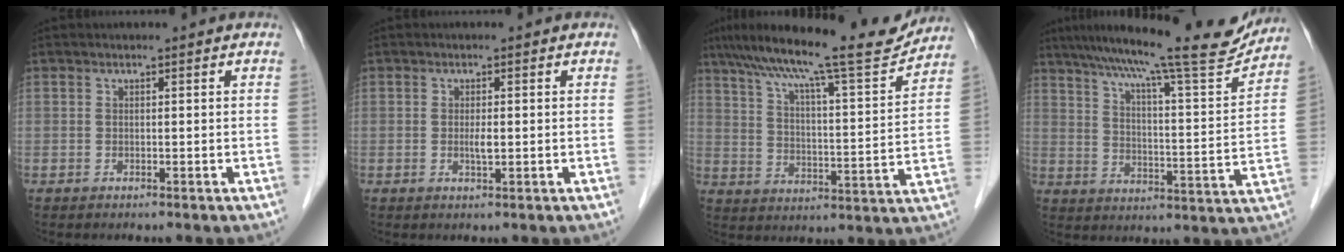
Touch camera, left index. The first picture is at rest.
{"total": 1.5, "force": [-0.2, 0.3, 1.5], "torque": [-0.029, -0.005, -0.003]}
{"total": 18.5, "force": [15.8, 1.4, 9.6], "torque": [-0.163, 0.007, 0.234]}
{"total": 20.7, "force": [18.1, 1.1, 10.1], "torque": [-0.166, -0.019, 0.252]}